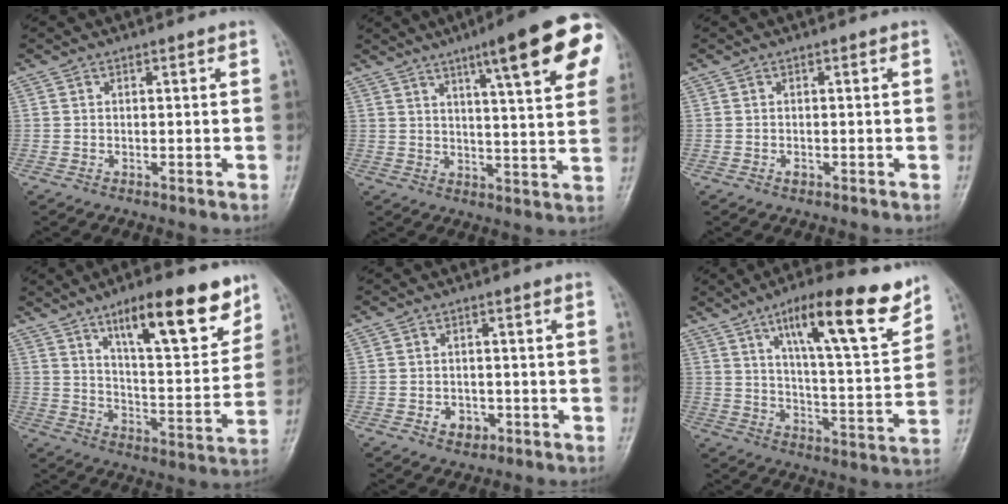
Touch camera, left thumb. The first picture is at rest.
{"total": 17.7, "force": [8.6, 2.7, 15.2], "torque": [-0.182, -0.022, 0.110]}
{"total": 0.6, "force": [-0.4, 0.4, 0.2], "torque": [-0.004, 0.002, -0.008]}
{"total": 17.8, "force": [10.9, 5.3, 13.0], "torque": [-0.157, -0.057, 0.174]}
{"total": 3.1, "force": [-1.4, 2.4, 1.3], "torque": [-0.008, 0.008, -0.017]}
{"total": 18.3, "force": [10.9, 4.6, 13.9], "torque": [-0.182, -0.052, 0.172]}